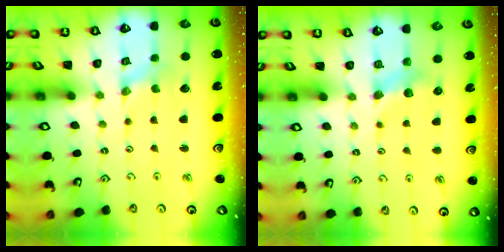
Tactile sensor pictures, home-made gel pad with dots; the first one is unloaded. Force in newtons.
{"total": 5.2, "press": 5.1, "slide": 0.6}